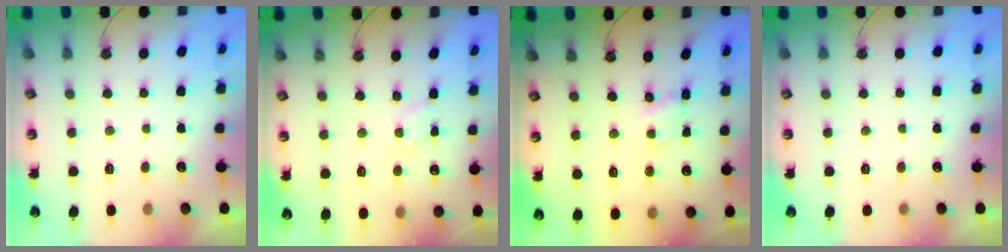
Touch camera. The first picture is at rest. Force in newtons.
{"total": 4.1, "press": 4.0, "slide": 0.5}
{"total": 1.9, "press": 1.9, "slide": 0.2}
{"total": 0.0}